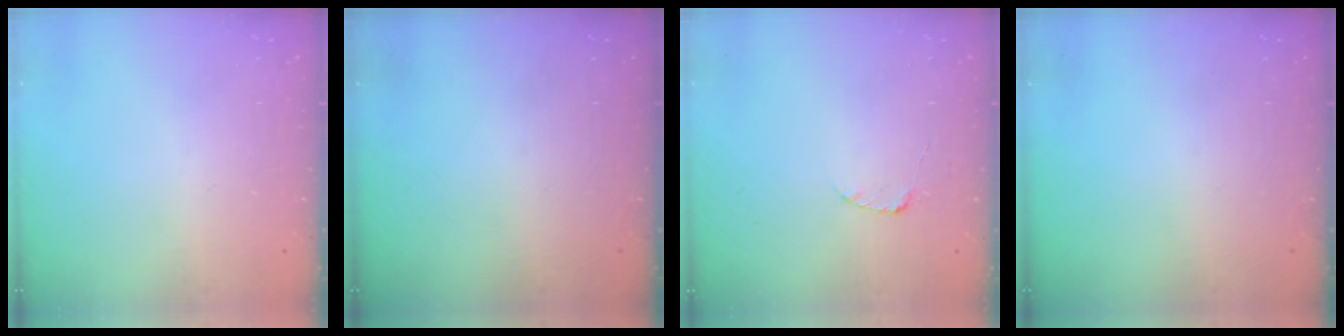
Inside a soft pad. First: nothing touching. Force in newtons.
{"total": 0.0}
{"total": 2.2, "press": 2.2, "slide": 0.3}
{"total": 0.0}